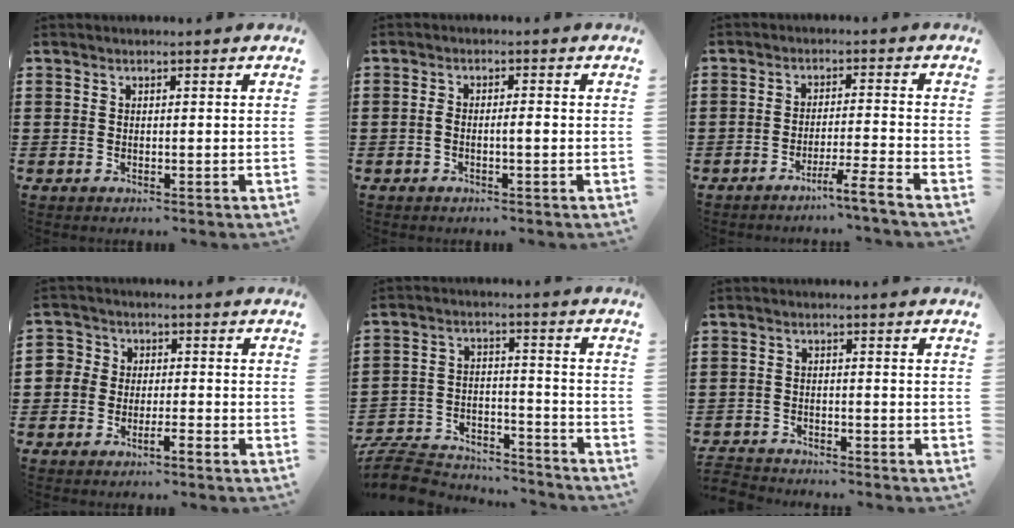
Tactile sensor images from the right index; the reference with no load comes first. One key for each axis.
{"total": 2.0, "fx": -0.6, "fy": 0.4, "fz": 1.9, "tx": -0.037, "ty": 0.004, "tz": -0.012}
{"total": 4.1, "fx": -3.4, "fy": -1.2, "fz": 2.0, "tx": -0.030, "ty": -0.012, "tz": -0.065}
{"total": 2.8, "fx": -2.1, "fy": 1.8, "fz": 0.6, "tx": -0.027, "ty": 0.005, "tz": -0.049}
{"total": 8.5, "fx": -8.2, "fy": 1.7, "fz": 1.7, "tx": -0.039, "ty": 0.019, "tz": -0.161}
{"total": 2.2, "fx": -2.2, "fy": 0.2, "fz": -0.3, "tx": -0.003, "ty": 0.000, "tz": -0.049}